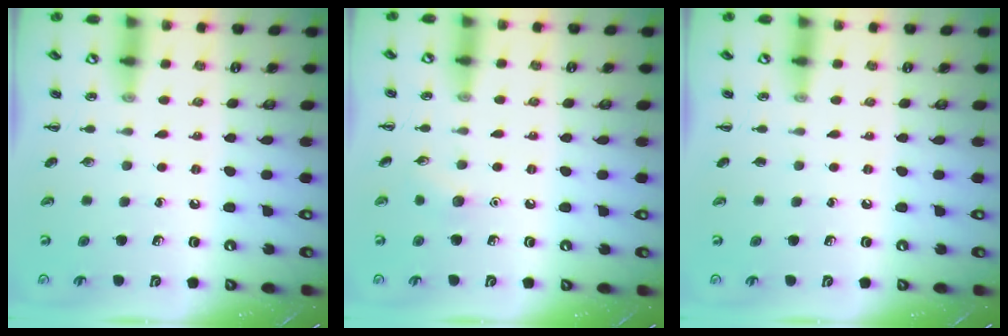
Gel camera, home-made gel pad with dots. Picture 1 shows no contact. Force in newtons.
{"total": 5.6, "press": 5.4, "slide": 1.5}
{"total": 0.0}